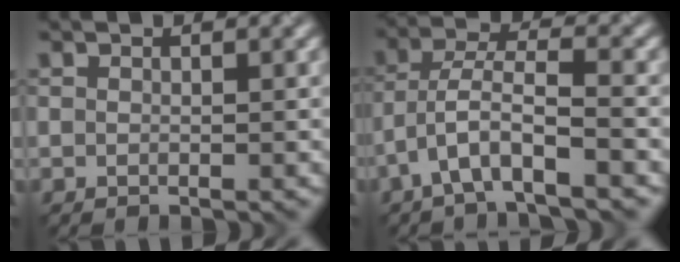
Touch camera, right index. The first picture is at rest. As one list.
[{"total": 4.6, "force": [-2.4, 1.0, 3.7], "torque": [-0.070, 0.019, -0.051]}]